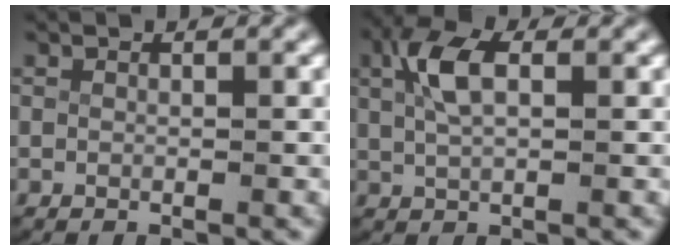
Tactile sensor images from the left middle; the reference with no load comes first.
{"total": 3.5, "force": [1.1, 1.5, 3.0], "torque": [-0.071, 0.001, 0.022]}